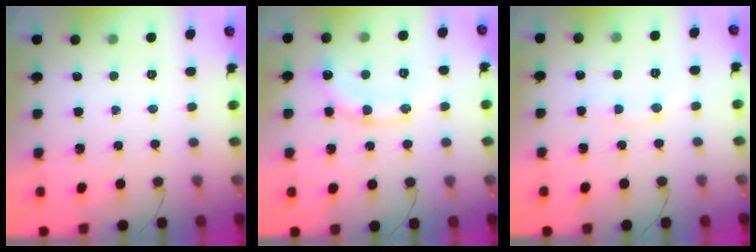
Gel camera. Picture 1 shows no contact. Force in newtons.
{"total": 11.1, "press": 11.0, "slide": 1.4}
{"total": 4.9, "press": 4.8, "slide": 1.1}